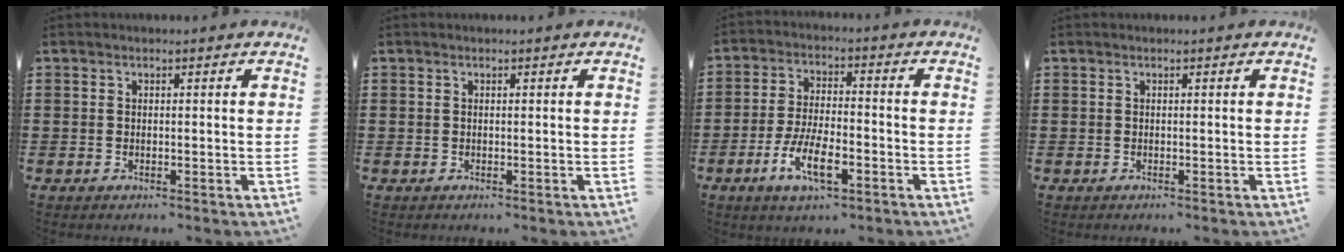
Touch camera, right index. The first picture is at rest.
{"total": 0.0}
{"total": 8.3, "force": [-3.8, 2.8, 6.8], "torque": [-0.151, -0.012, -0.072]}
{"total": 0.0}